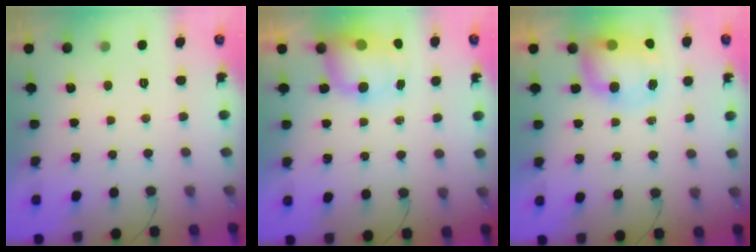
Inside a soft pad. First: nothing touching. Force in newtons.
{"total": 8.0, "press": 7.7, "slide": 2.2}
{"total": 9.4, "press": 9.0, "slide": 2.5}